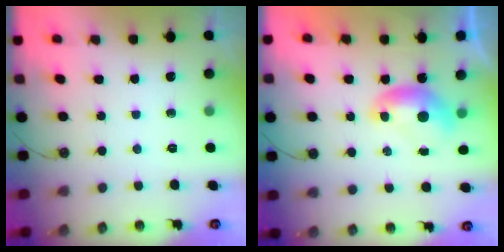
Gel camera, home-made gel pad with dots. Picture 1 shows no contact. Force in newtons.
{"total": 0.0}